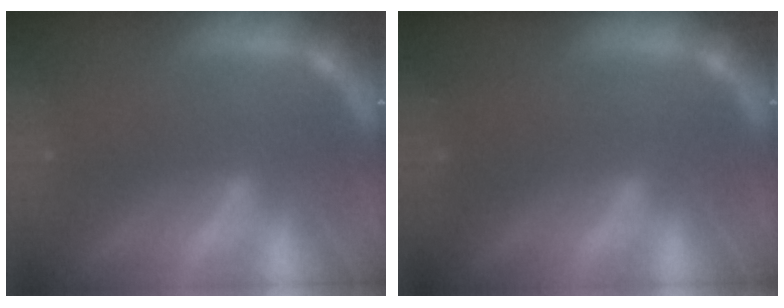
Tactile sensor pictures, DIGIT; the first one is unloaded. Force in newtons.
{"total": 0.0}